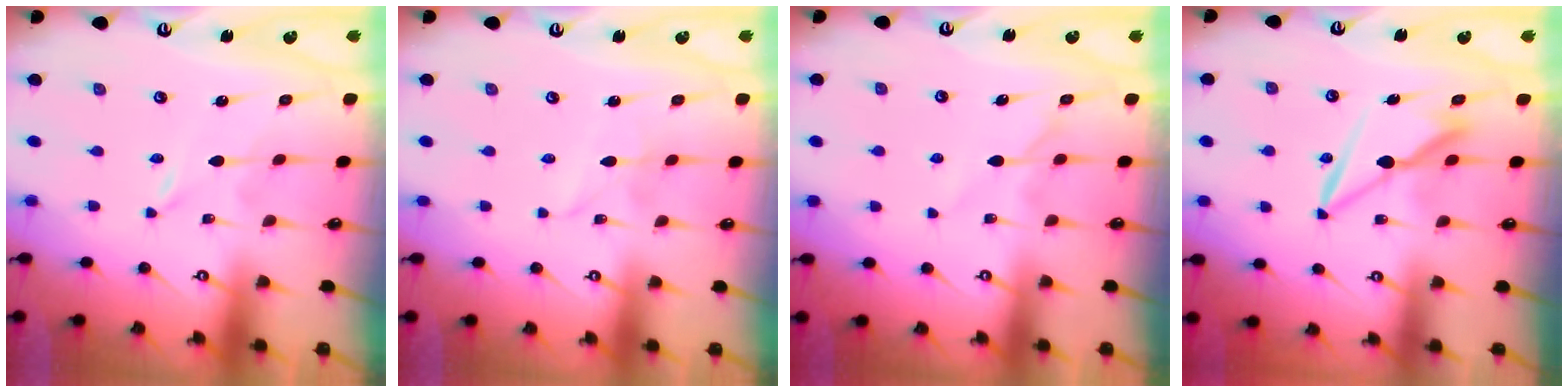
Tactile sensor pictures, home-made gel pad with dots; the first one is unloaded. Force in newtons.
{"total": 2.3, "press": 2.3, "slide": 0.0}
{"total": 6.5, "press": 6.5, "slide": 0.8}
{"total": 8.7, "press": 8.7, "slide": 0.5}